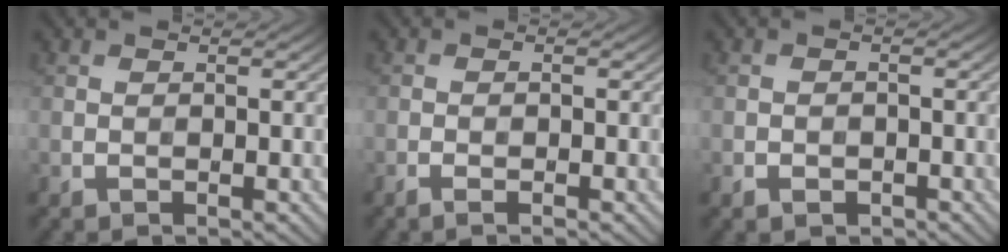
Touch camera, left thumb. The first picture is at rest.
{"total": 1.5, "force": [-0.8, 0.2, 1.2], "torque": [-0.022, 0.002, -0.016]}
{"total": 1.5, "force": [-0.9, 1.0, 0.6], "torque": [-0.010, -0.003, -0.018]}